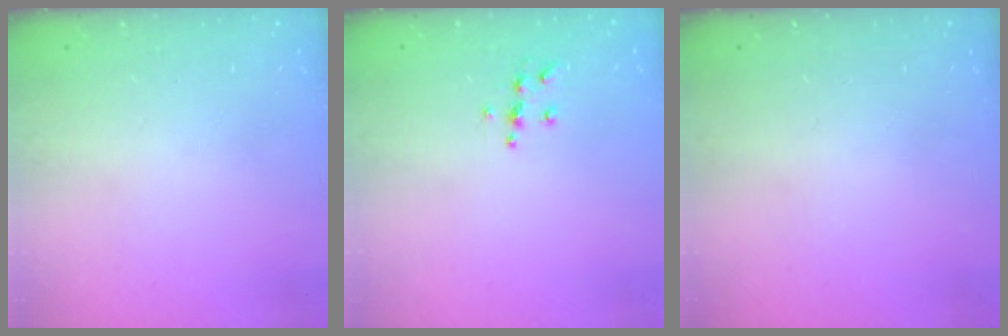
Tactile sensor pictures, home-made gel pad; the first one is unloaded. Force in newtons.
{"total": 5.9, "press": 5.9, "slide": 0.5}
{"total": 0.0}